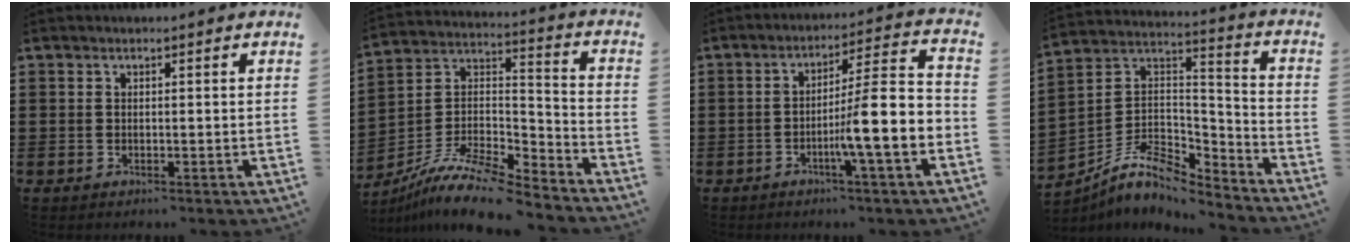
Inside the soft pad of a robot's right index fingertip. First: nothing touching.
{"total": 11.5, "force": [-9.5, 2.0, 6.1], "torque": [-0.129, 0.014, -0.191]}
{"total": 9.1, "force": [-3.2, -0.2, 8.5], "torque": [-0.129, -0.031, -0.065]}
{"total": 8.8, "force": [-6.8, 3.6, 4.2], "torque": [-0.098, 0.004, -0.135]}